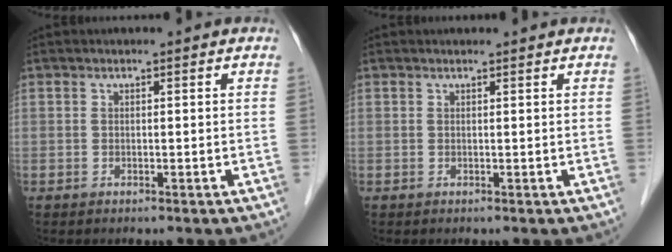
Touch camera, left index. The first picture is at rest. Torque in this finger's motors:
{"motor_torque": [0.33, -0.02, 0.04, 0.00]}